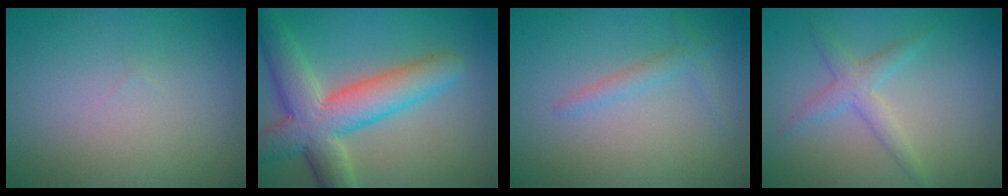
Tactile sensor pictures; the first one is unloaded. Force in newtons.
{"total": 8.2, "press": 8.2, "slide": 0.5}
{"total": 1.4, "press": 1.4, "slide": 0.1}
{"total": 2.2, "press": 2.2, "slide": 0.1}